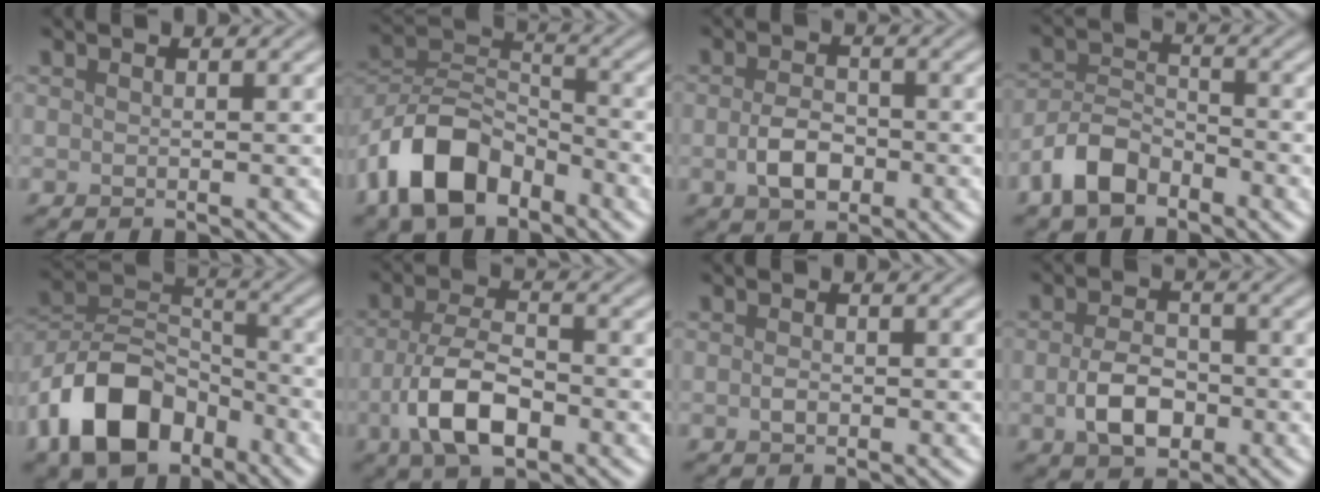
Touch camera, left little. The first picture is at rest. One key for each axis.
{"total": 9.0, "fx": -5.7, "fy": 4.9, "fz": 5.0, "tx": -0.094, "ty": 0.008, "tz": -0.125}
{"total": 3.4, "fx": -1.1, "fy": 2.1, "fz": 2.4, "tx": -0.047, "ty": -0.002, "tz": -0.026}
{"total": 4.6, "fx": -3.4, "fy": 2.2, "fz": 2.2, "tx": -0.037, "ty": 0.005, "tz": -0.078}
{"total": 10.0, "fx": -5.9, "fy": 6.0, "fz": 5.5, "tx": -0.102, "ty": 0.004, "tz": -0.126}
{"total": 6.2, "fx": -2.6, "fy": 2.7, "fz": 4.9, "tx": -0.098, "ty": -0.003, "tz": -0.054}
{"total": 0.8, "fx": -0.3, "fy": 0.4, "fz": 0.5, "tx": -0.011, "ty": 0.000, "tz": -0.010}
{"total": 4.3, "fx": -1.4, "fy": 2.8, "fz": 3.0, "tx": -0.062, "ty": -0.005, "tz": -0.030}